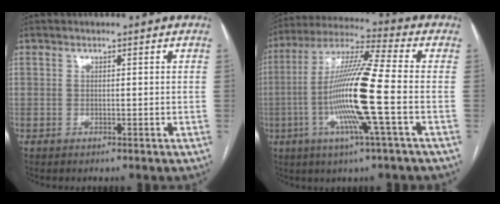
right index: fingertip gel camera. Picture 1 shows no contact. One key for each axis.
{"total": 15.6, "fx": -3.2, "fy": -0.7, "fz": 15.3, "tx": -0.298, "ty": -0.006, "tz": -0.072}